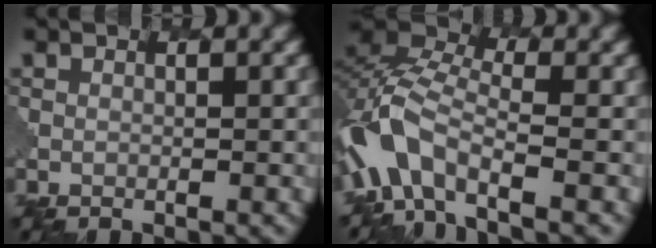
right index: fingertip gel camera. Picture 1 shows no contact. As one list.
[{"total": 8.8, "force": [-4.0, 4.3, 6.6], "torque": [-0.129, 0.008, -0.092]}]